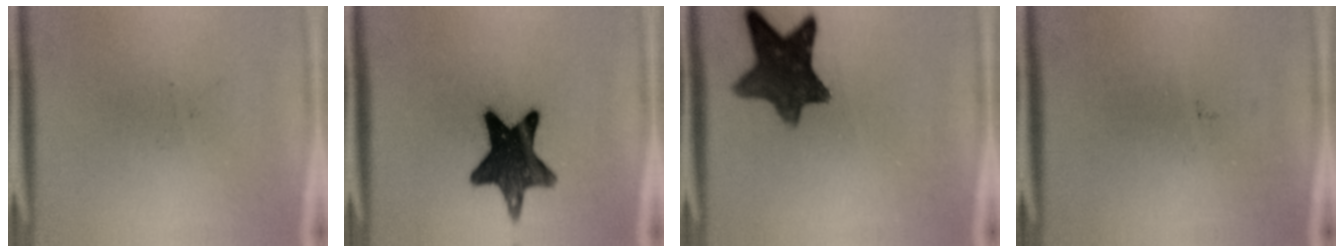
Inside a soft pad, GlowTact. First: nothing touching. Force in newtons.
{"total": 14.2}
{"total": 11.0}
{"total": 0.0}